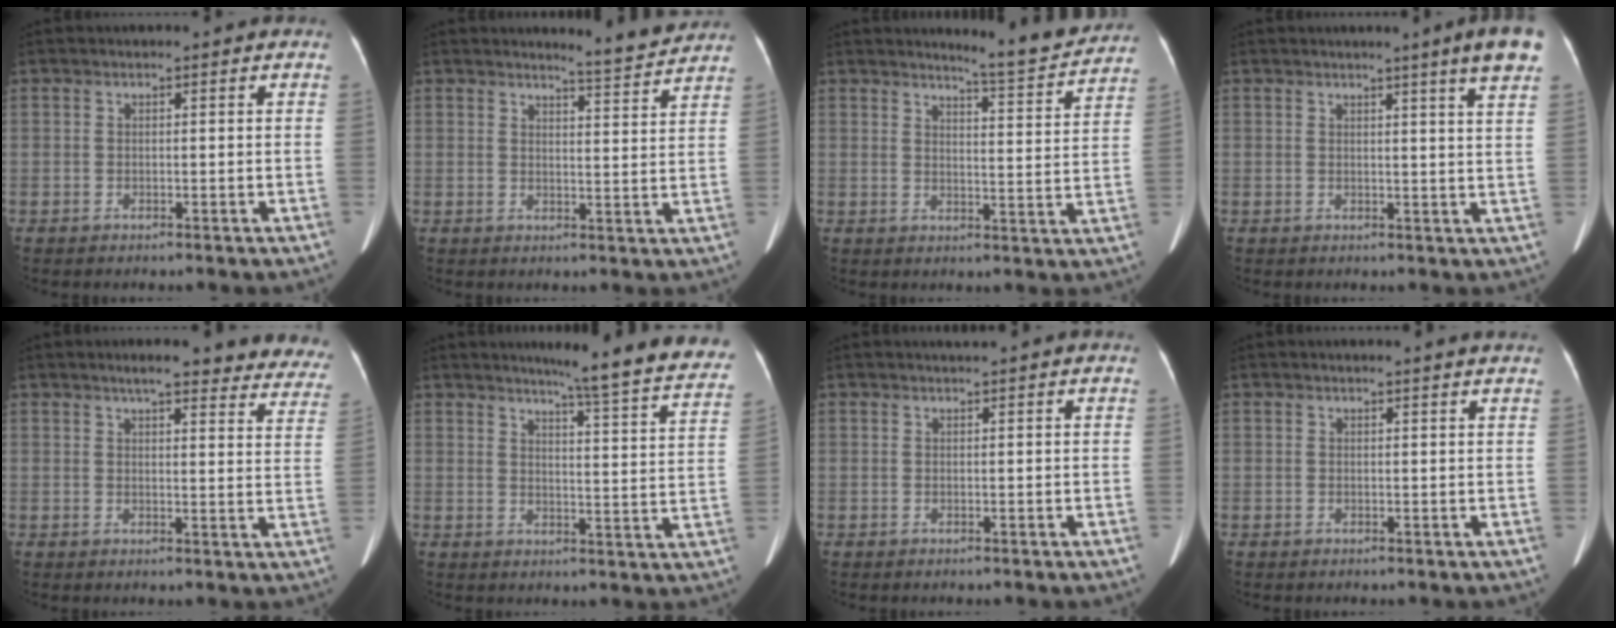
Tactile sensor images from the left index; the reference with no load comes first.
{"total": 5.2, "force": [5.1, -0.6, 0.8], "torque": [-0.031, -0.019, 0.066]}
{"total": 8.6, "force": [8.3, -0.3, 2.0], "torque": [-0.040, -0.023, 0.105]}
{"total": 6.4, "force": [4.5, -0.7, 4.4], "torque": [-0.056, -0.011, 0.043]}
{"total": 19.5, "force": [17.5, 3.5, 7.9], "torque": [-0.074, -0.025, 0.189]}
{"total": 18.6, "force": [16.6, 0.1, 8.3], "torque": [-0.100, -0.074, 0.184]}
{"total": 1.2, "force": [1.1, -0.4, 0.3], "torque": [-0.010, 0.004, 0.025]}
{"total": 3.2, "force": [3.0, -0.5, 1.0], "torque": [-0.018, 0.001, 0.030]}